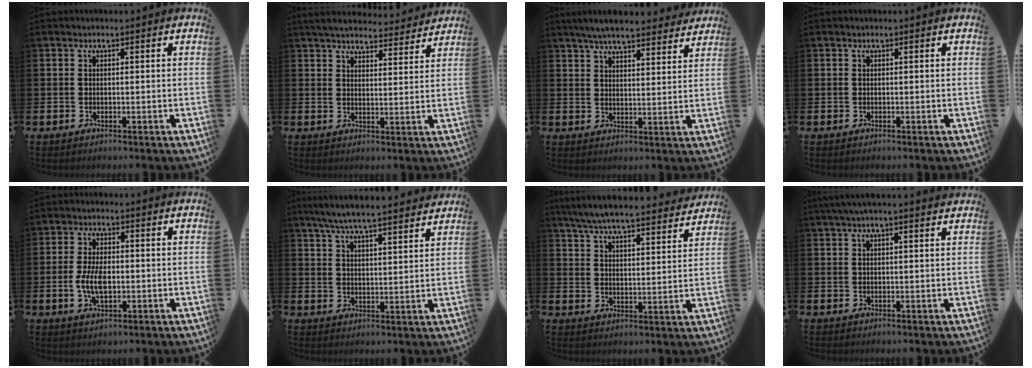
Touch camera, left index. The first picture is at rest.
{"total": 4.9, "force": [4.8, 0.9, 0.8], "torque": [-0.030, -0.031, 0.084]}
{"total": 6.4, "force": [6.1, 0.8, 1.9], "torque": [-0.045, -0.029, 0.108]}
{"total": 0.0}
{"total": 5.2, "force": [-0.4, 2.6, 4.5], "torque": [-0.097, 0.001, -0.011]}
{"total": 6.7, "force": [6.4, 0.2, 2.1], "torque": [-0.061, -0.034, 0.113]}
{"total": 7.2, "force": [6.9, 0.7, 2.0], "torque": [-0.062, -0.046, 0.121]}
{"total": 2.6, "force": [2.1, 0.2, 1.6], "torque": [-0.036, 0.002, 0.038]}